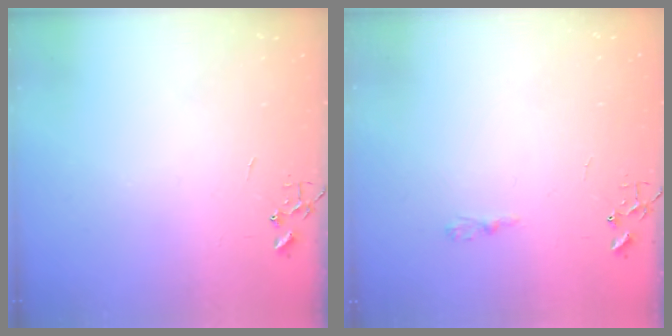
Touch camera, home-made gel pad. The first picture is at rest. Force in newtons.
{"total": 3.6, "press": 3.6, "slide": 0.4}